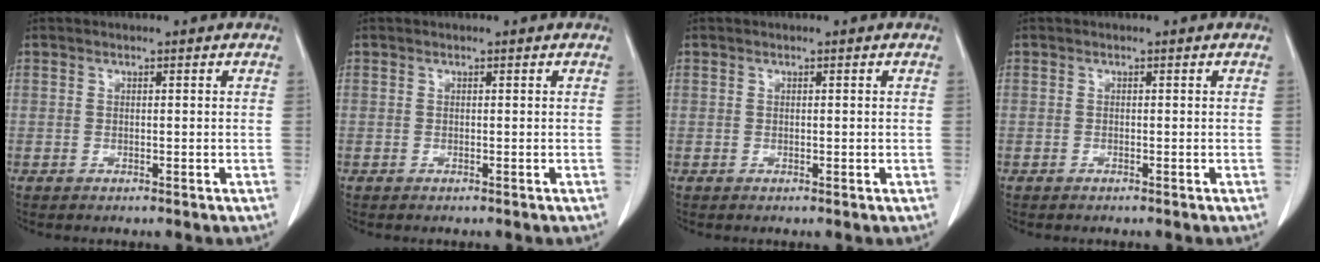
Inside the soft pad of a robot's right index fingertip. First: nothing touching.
{"total": 0.0}
{"total": 0.0}
{"total": 0.0}